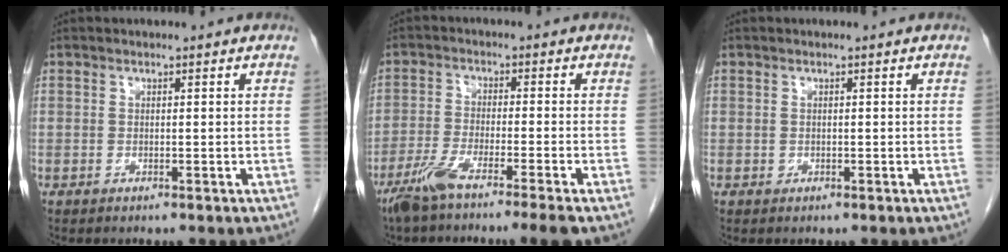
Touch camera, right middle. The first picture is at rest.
{"total": 8.3, "force": [-5.9, -0.5, 5.8], "torque": [-0.104, -0.021, -0.107]}
{"total": 0.0}